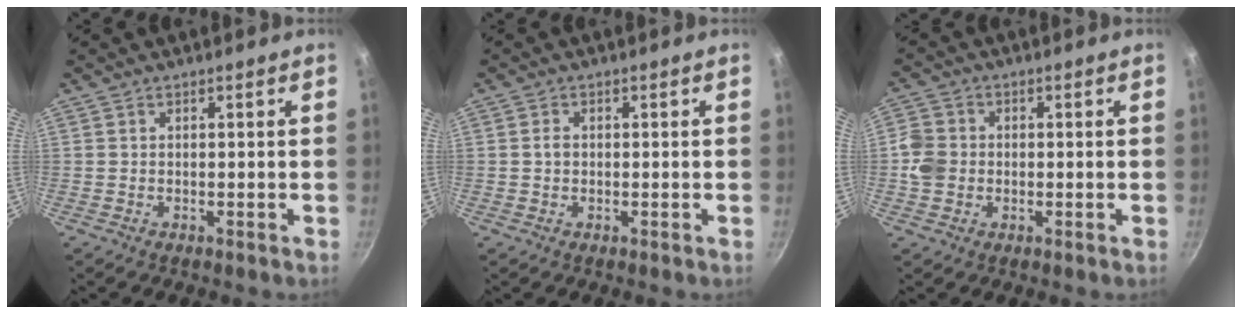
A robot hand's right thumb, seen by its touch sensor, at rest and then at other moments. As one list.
[{"total": 1.3, "force": [0.0, 1.0, 0.8], "torque": [-0.011, 0.006, -0.001]}, {"total": 5.4, "force": [-0.6, 4.7, 2.4], "torque": [-0.031, 0.010, -0.021]}]